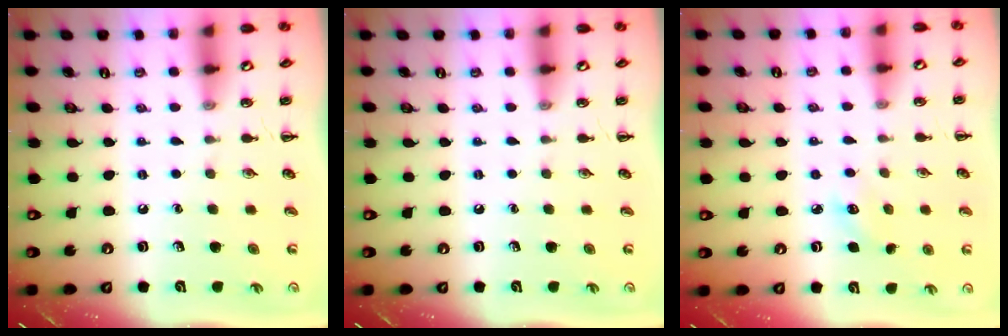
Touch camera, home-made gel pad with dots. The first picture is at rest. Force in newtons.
{"total": 0.0}
{"total": 4.0, "press": 3.8, "slide": 1.1}